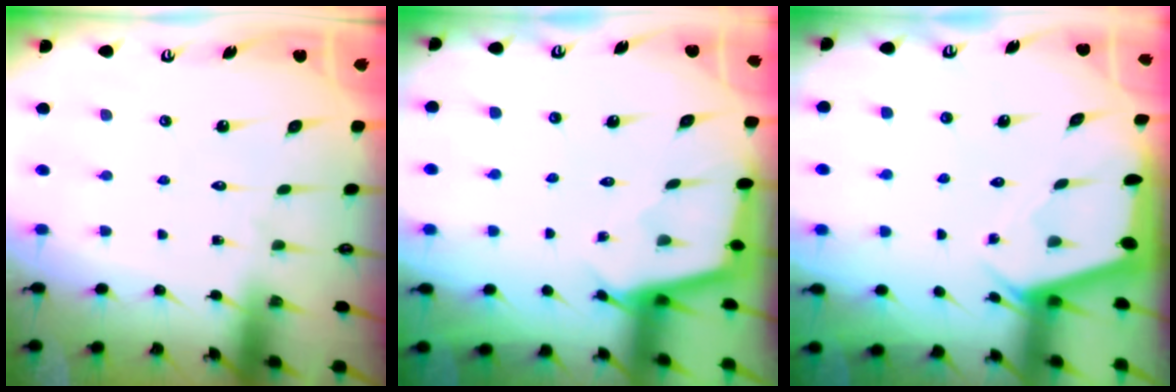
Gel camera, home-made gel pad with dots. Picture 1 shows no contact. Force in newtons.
{"total": 2.3, "press": 2.3, "slide": 0.2}
{"total": 2.5, "press": 2.4, "slide": 0.3}